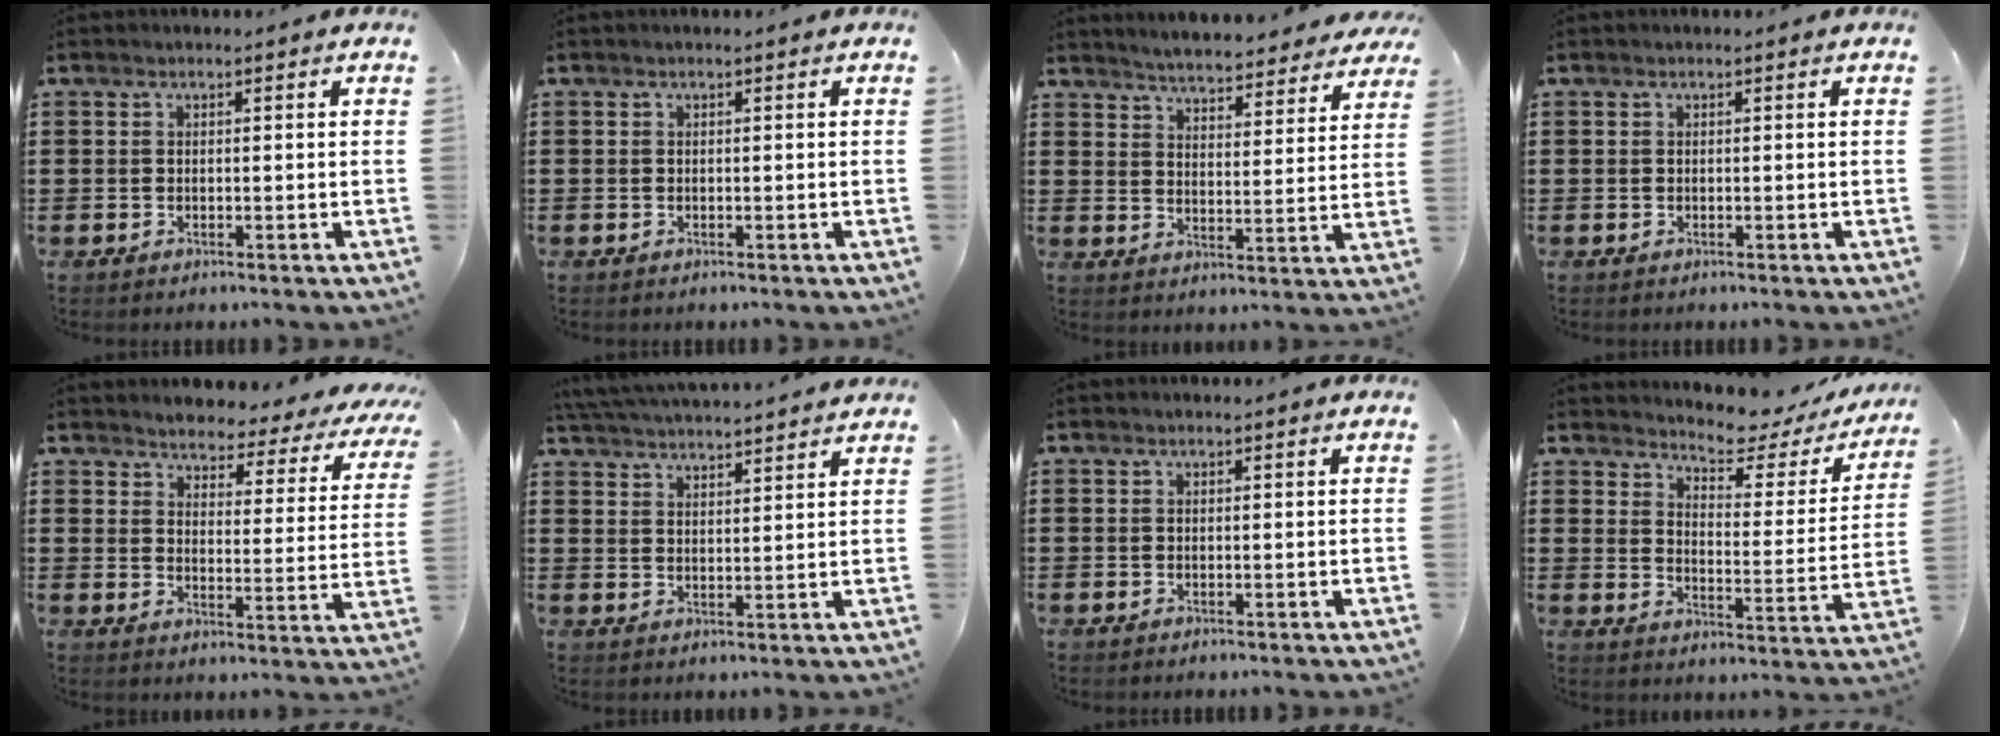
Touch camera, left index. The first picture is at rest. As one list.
[{"total": 0.0}, {"total": 4.4, "force": [4.3, -0.3, 0.4], "torque": [-0.032, -0.030, 0.073]}, {"total": 0.0}, {"total": 3.2, "force": [3.1, 0.4, 0.2], "torque": [-0.020, -0.032, 0.044]}, {"total": 4.0, "force": [4.0, -0.5, 0.1], "torque": [-0.019, -0.020, 0.070]}, {"total": 0.0}, {"total": 5.1, "force": [4.9, 0.7, 1.5], "torque": [-0.041, -0.041, 0.077]}]